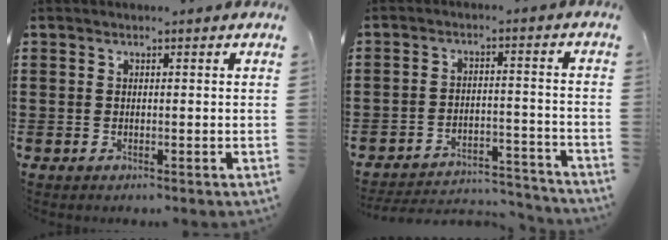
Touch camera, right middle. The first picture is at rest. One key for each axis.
{"total": 4.5, "fx": -4.3, "fy": 0.7, "fz": 0.9, "tx": -0.026, "ty": -0.001, "tz": -0.093}